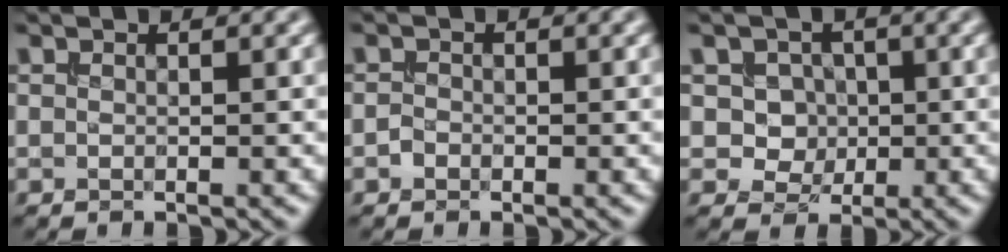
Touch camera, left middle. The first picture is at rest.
{"total": 0.7, "force": [-0.4, 0.6, 0.2], "torque": [-0.001, -0.002, -0.011]}
{"total": 3.6, "force": [0.7, 3.1, 1.6], "torque": [-0.020, 0.001, 0.011]}